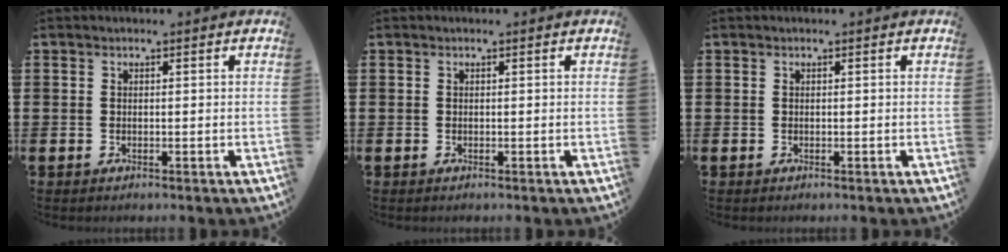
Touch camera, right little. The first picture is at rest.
{"total": 0.0}
{"total": 0.0}